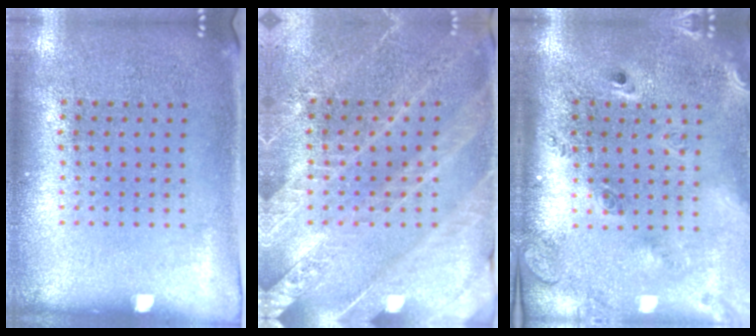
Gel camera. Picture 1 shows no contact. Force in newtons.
{"total": 2.8, "press": 2.7, "slide": 0.7}
{"total": 2.6, "press": 1.9, "slide": 1.8}